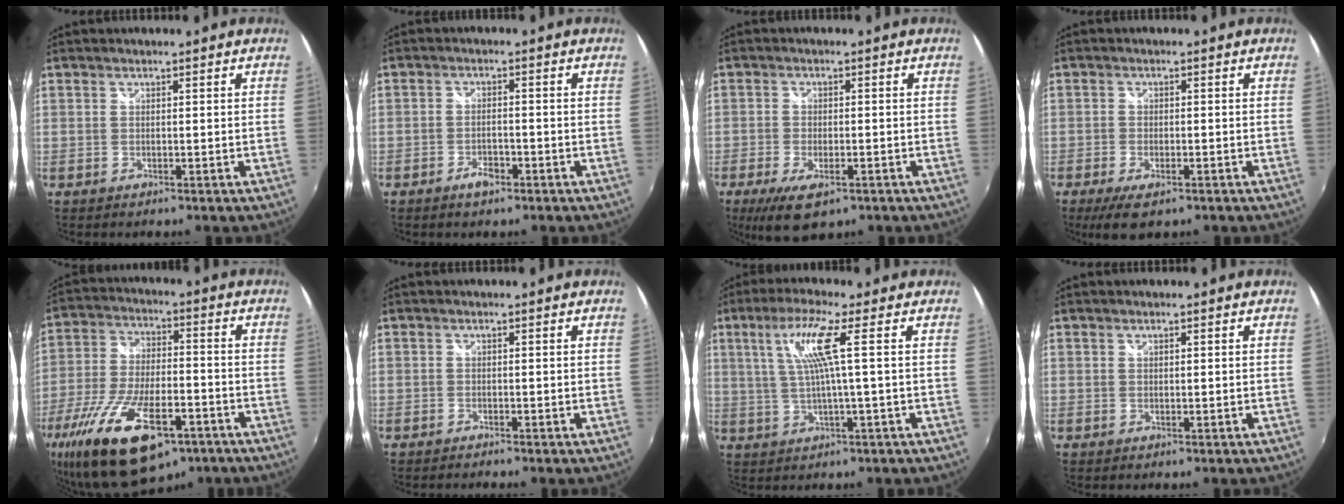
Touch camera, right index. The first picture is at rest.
{"total": 3.3, "force": [-2.2, 1.4, 2.0], "torque": [-0.045, -0.001, -0.038]}
{"total": 8.5, "force": [-4.9, 3.6, 6.0], "torque": [-0.136, -0.026, -0.081]}
{"total": 6.2, "force": [-3.9, 2.4, 4.1], "torque": [-0.097, -0.021, -0.066]}
{"total": 24.1, "force": [-14.3, 10.1, 16.6], "torque": [-0.341, -0.049, -0.234]}
{"total": 0.7, "force": [-0.7, 0.0, 0.1], "torque": [-0.002, -0.003, -0.014]}
{"total": 7.9, "force": [1.8, -0.9, 7.6], "torque": [-0.140, 0.002, 0.043]}
{"total": 0.0}